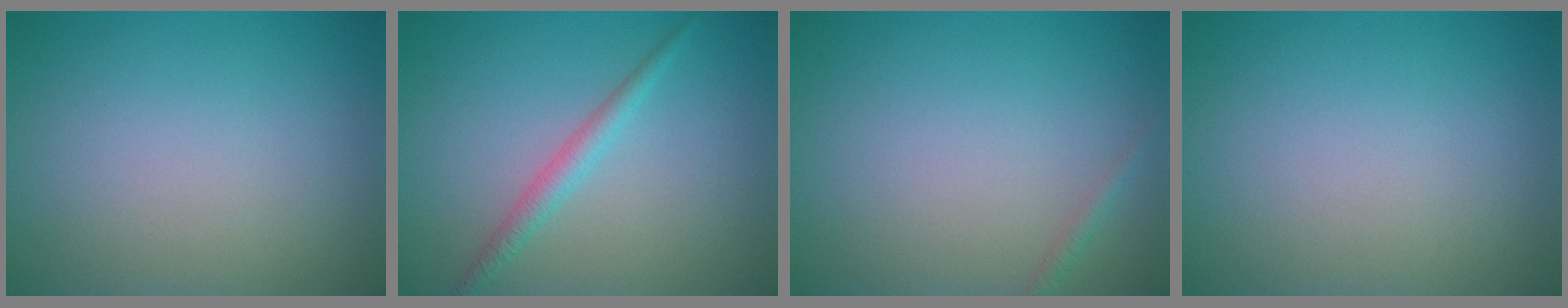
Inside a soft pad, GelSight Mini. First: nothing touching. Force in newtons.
{"total": 1.9, "press": 1.9, "slide": 0.0}
{"total": 0.8, "press": 0.7, "slide": 0.1}
{"total": 0.0}